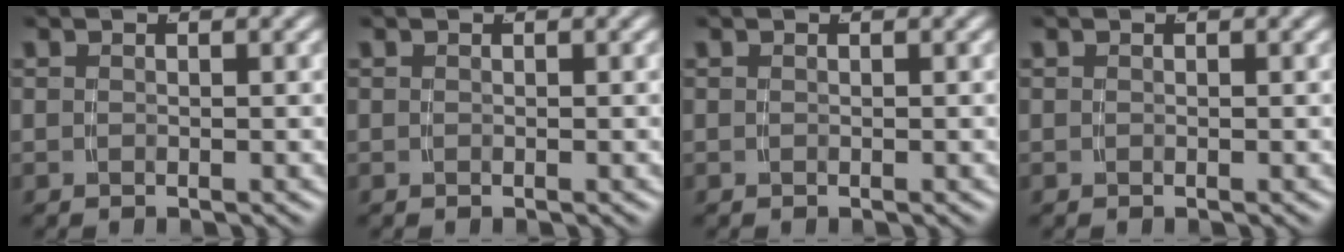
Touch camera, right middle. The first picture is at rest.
{"total": 0.0}
{"total": 0.0}
{"total": 0.0}